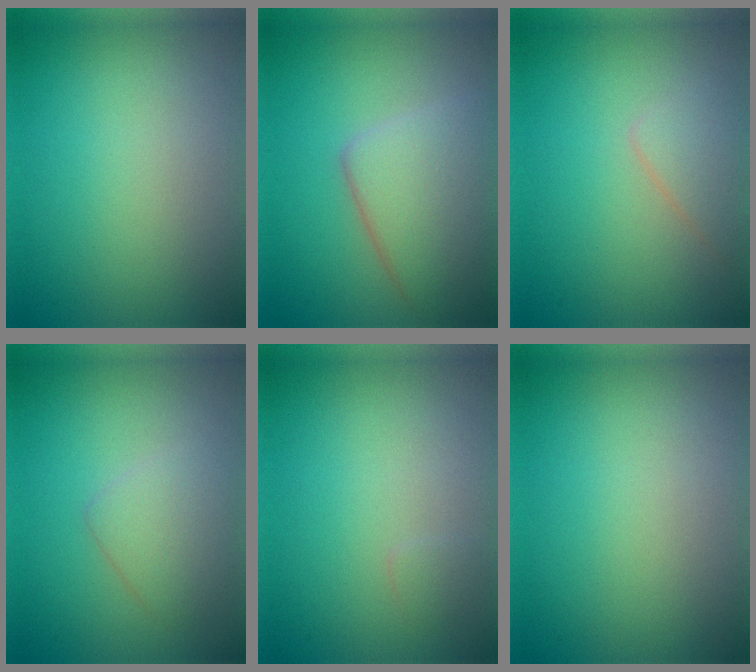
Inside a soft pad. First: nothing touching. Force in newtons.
{"total": 6.2, "press": 6.2, "slide": 0.2}
{"total": 1.8, "press": 1.8, "slide": 0.1}
{"total": 2.5, "press": 2.5, "slide": 0.1}
{"total": 0.6, "press": 0.6, "slide": 0.0}
{"total": 0.0}